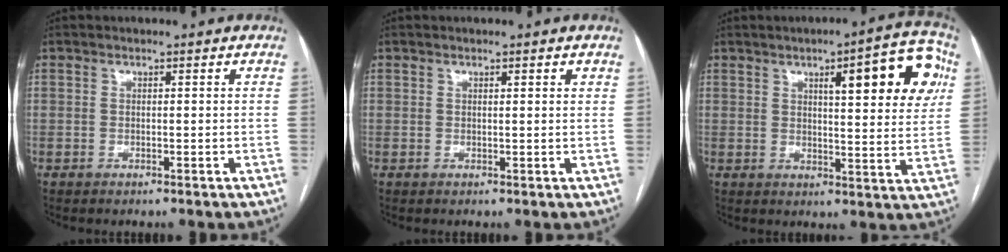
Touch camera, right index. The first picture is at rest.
{"total": 1.0, "force": [0.8, 0.2, 0.6], "torque": [-0.011, 0.002, 0.009]}
{"total": 14.2, "force": [5.8, 3.1, 12.6], "torque": [-0.149, 0.014, 0.070]}